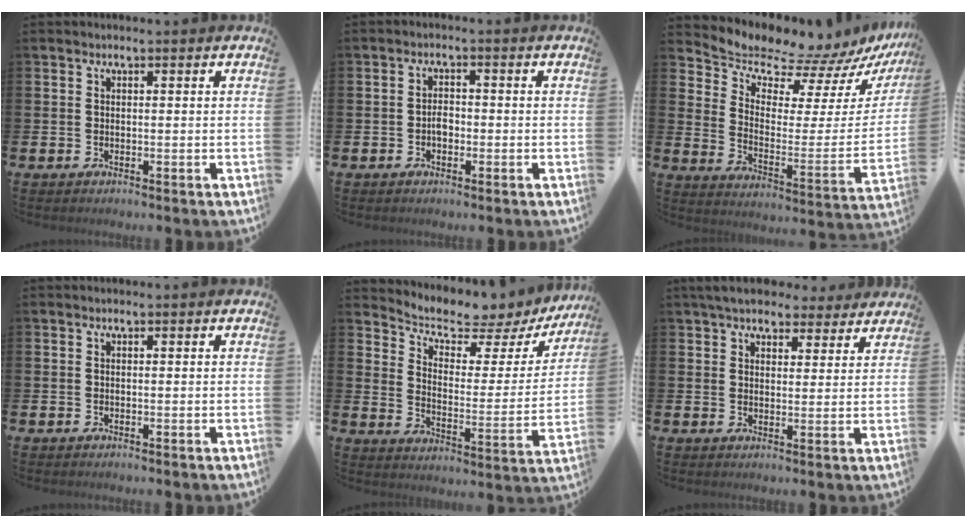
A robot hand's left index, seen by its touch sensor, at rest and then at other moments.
{"total": 1.9, "force": [-0.6, 1.3, 1.3], "torque": [-0.017, 0.002, -0.013]}
{"total": 9.6, "force": [9.1, 2.6, 1.7], "torque": [-0.061, -0.088, 0.149]}
{"total": 0.0}
{"total": 5.0, "force": [4.7, 1.2, 1.2], "torque": [-0.046, -0.045, 0.068]}
{"total": 5.9, "force": [5.3, 2.1, 1.1], "torque": [-0.030, -0.024, 0.096]}